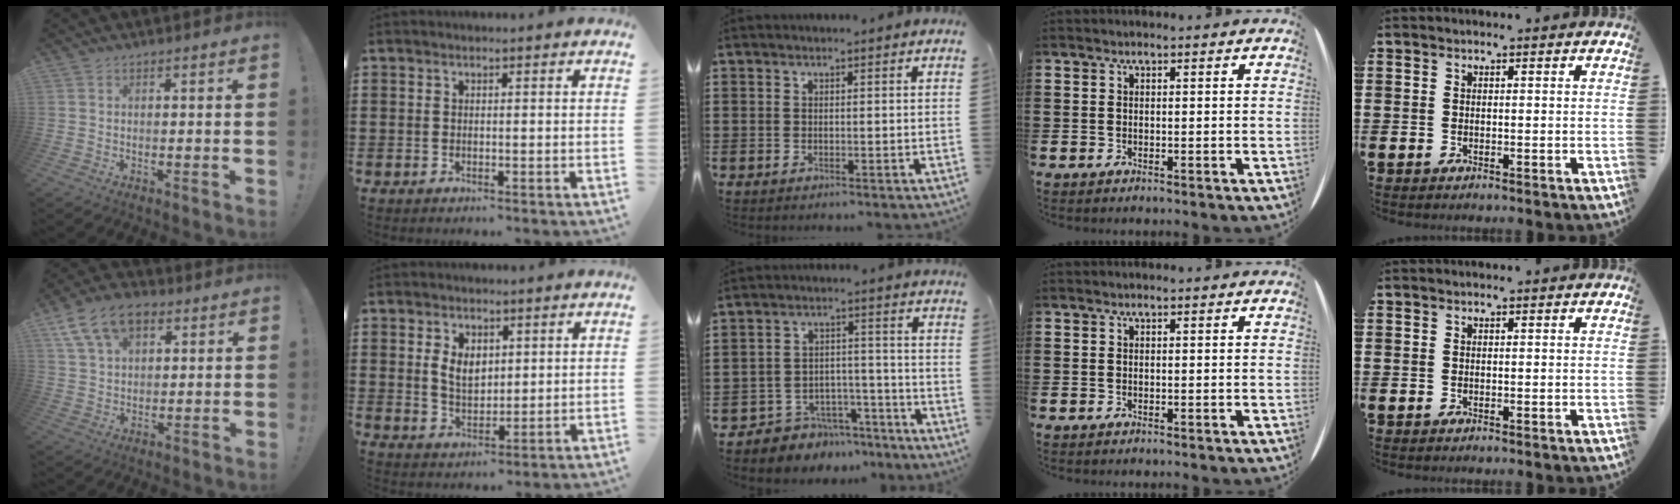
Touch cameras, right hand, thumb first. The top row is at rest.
{"thumb": {"total": 13.2, "force": [6.3, 8.2, 8.1], "torque": [-0.144, -0.020, 0.122]}, "index": {"total": 4.8, "force": [1.4, 3.2, 3.3], "torque": [-0.067, 0.008, 0.023]}, "middle": {"total": 5.6, "force": [-5.2, 2.0, 0.0], "torque": [-0.003, 0.023, -0.107]}}